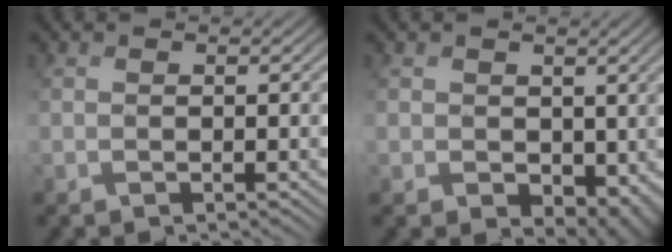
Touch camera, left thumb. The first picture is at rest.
{"total": 3.9, "force": [-0.1, 3.4, 1.9], "torque": [-0.046, -0.019, 0.003]}